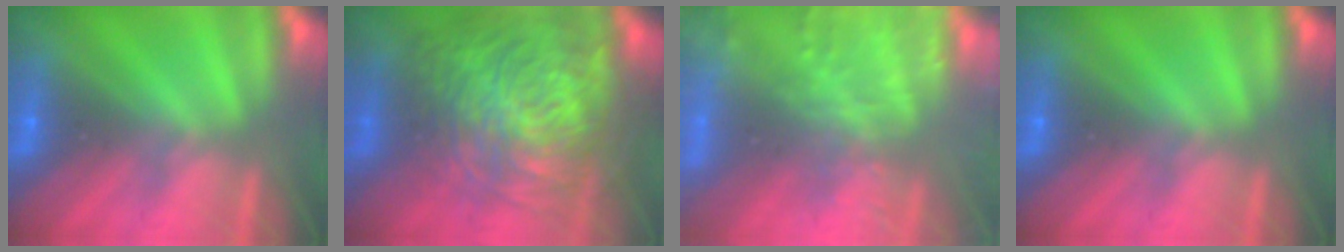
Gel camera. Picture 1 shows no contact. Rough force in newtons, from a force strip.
{"total": 8.2}
{"total": 7.4}
{"total": 0.0}